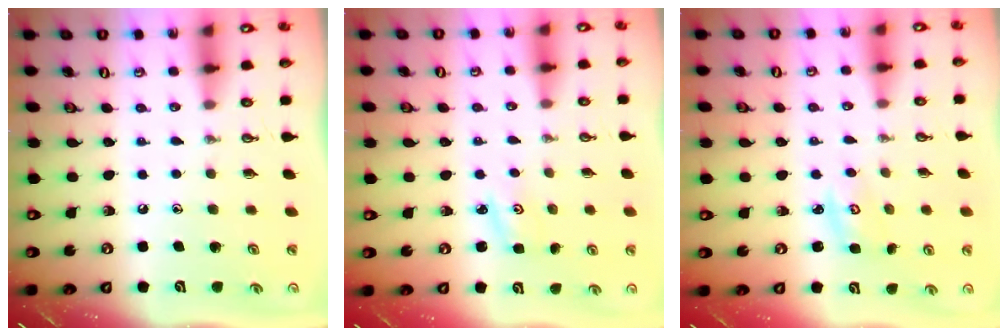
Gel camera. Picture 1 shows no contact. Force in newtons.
{"total": 2.9, "press": 2.9, "slide": 0.3}
{"total": 3.0, "press": 3.0, "slide": 0.4}